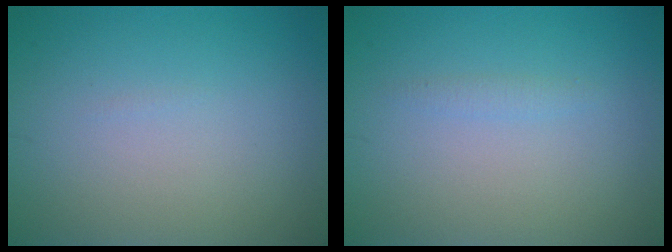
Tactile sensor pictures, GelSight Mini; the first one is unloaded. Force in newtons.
{"total": 0.7, "press": 0.7, "slide": 0.1}